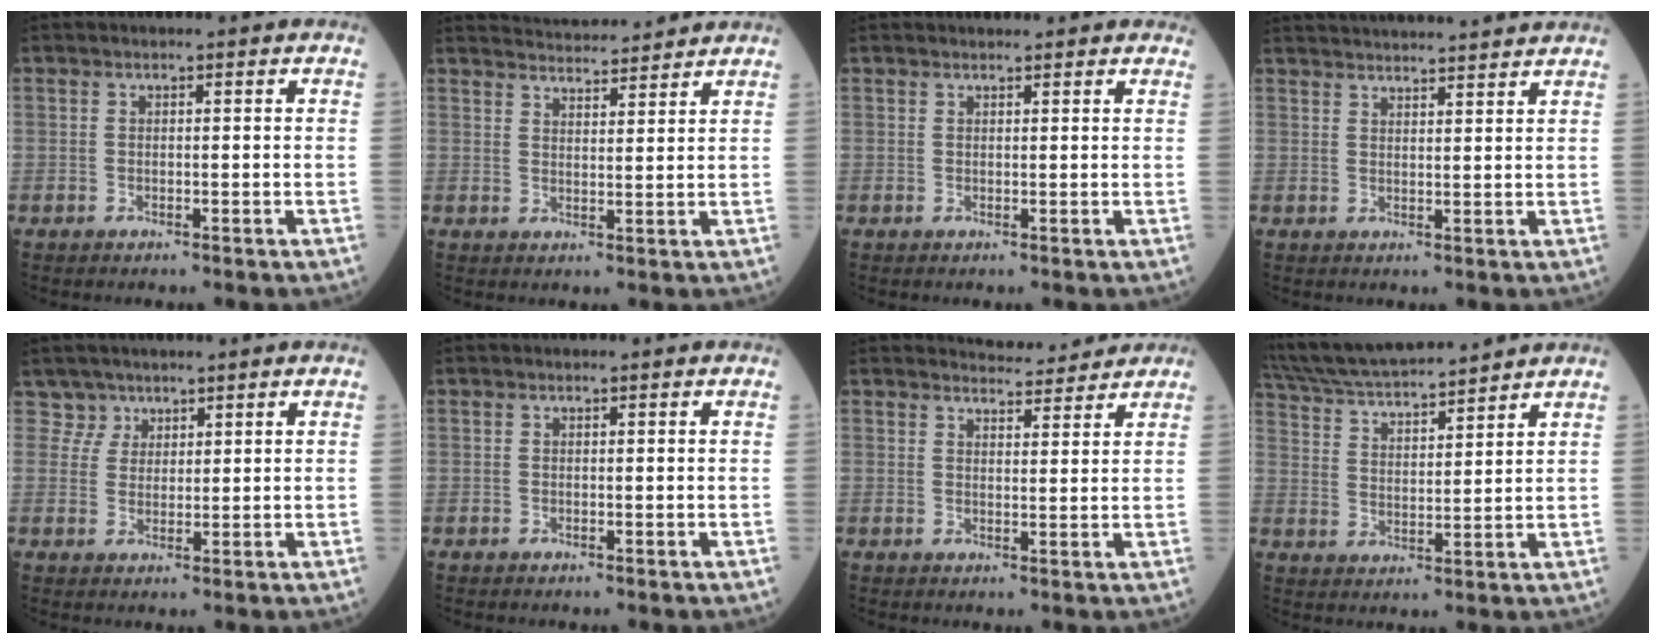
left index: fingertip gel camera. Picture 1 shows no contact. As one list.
[{"total": 9.6, "force": [9.4, 0.6, 1.8], "torque": [-0.029, 0.019, 0.132]}, {"total": 4.2, "force": [3.8, 1.0, 1.3], "torque": [-0.013, 0.026, 0.038]}, {"total": 15.2, "force": [14.6, 0.2, 4.3], "torque": [-0.075, 0.017, 0.201]}, {"total": 2.7, "force": [1.9, 1.7, -0.7], "torque": [0.023, 0.004, 0.033]}, {"total": 0.0}, {"total": 4.7, "force": [4.7, 0.8, 0.0], "torque": [-0.005, 0.009, 0.059]}, {"total": 15.2, "force": [14.1, 1.1, 5.6], "torque": [-0.110, 0.026, 0.244]}]